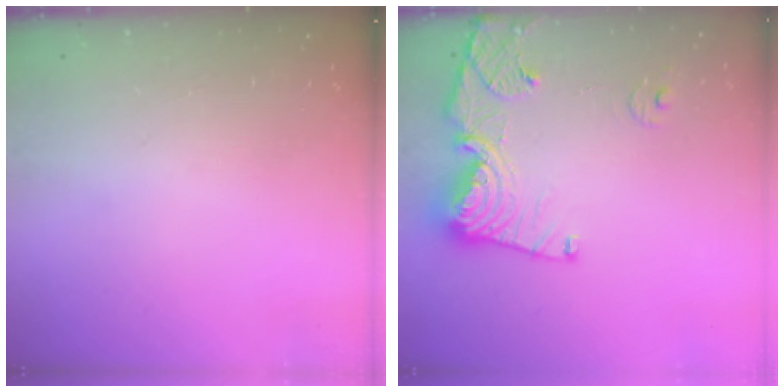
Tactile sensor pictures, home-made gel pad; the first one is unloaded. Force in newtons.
{"total": 14.7, "press": 14.6, "slide": 1.8}